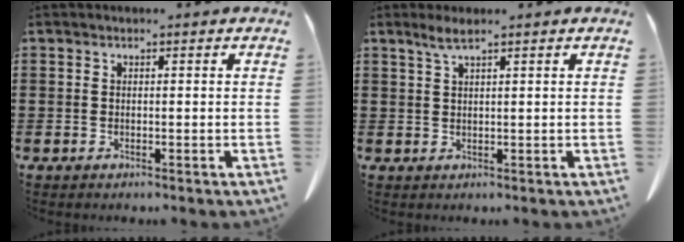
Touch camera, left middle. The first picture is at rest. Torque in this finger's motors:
{"motor_torque": [0.48, -0.22, 0.01, 0.03]}